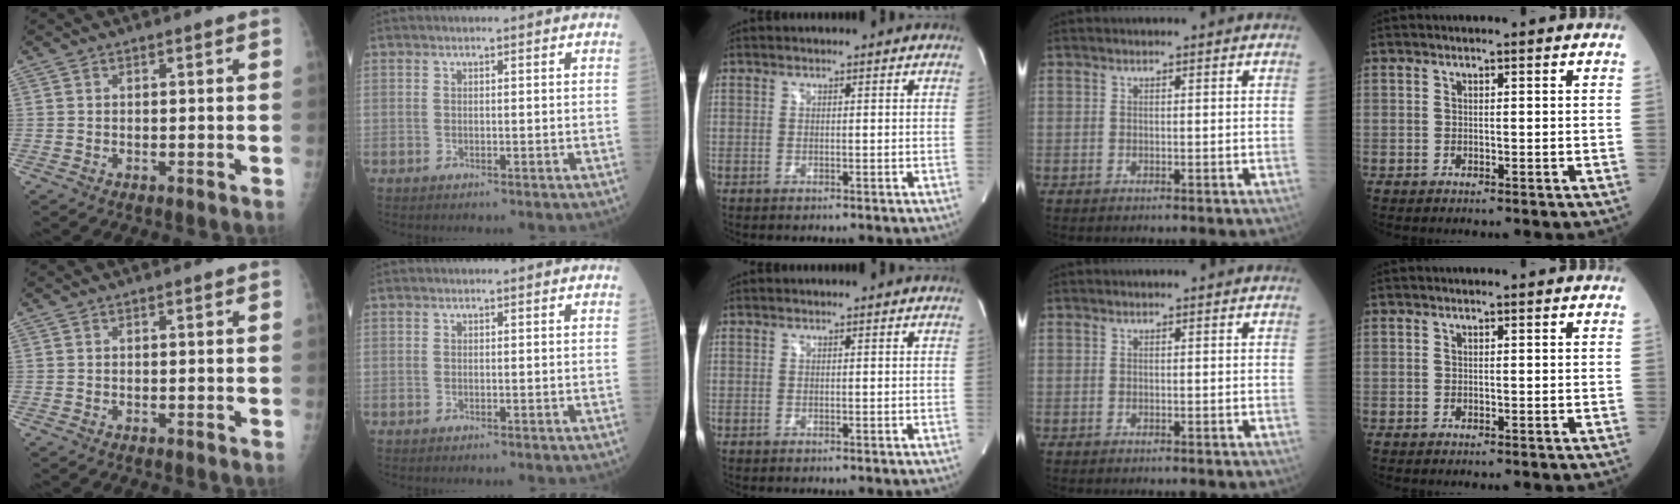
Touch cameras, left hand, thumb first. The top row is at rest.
{}